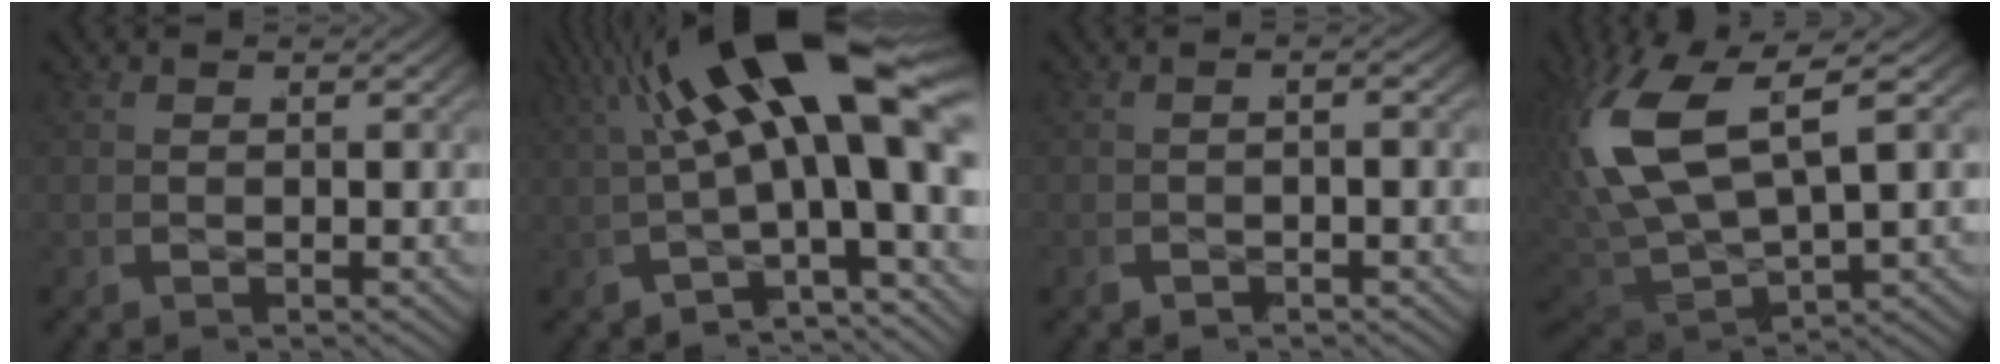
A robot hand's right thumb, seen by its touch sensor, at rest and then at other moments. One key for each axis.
{"total": 10.5, "fx": 1.4, "fy": 3.7, "fz": 9.7, "tx": -0.164, "ty": 0.010, "tz": 0.020}
{"total": 0.9, "fx": -0.9, "fy": 0.1, "fz": 0.1, "tx": -0.015, "ty": 0.000, "tz": -0.020}
{"total": 11.5, "fx": 0.4, "fy": 7.3, "fz": 8.9, "tx": -0.232, "ty": -0.021, "tz": 0.014}